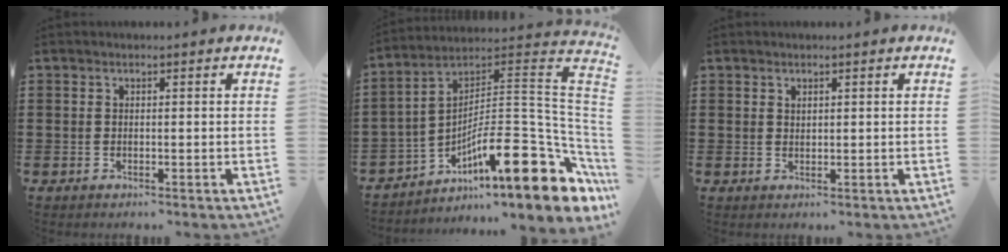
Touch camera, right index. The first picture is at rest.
{"total": 16.2, "force": [-7.2, 5.1, 13.6], "torque": [-0.203, 0.001, -0.123]}
{"total": 0.9, "force": [0.8, 0.4, 0.2], "torque": [-0.005, 0.002, 0.015]}